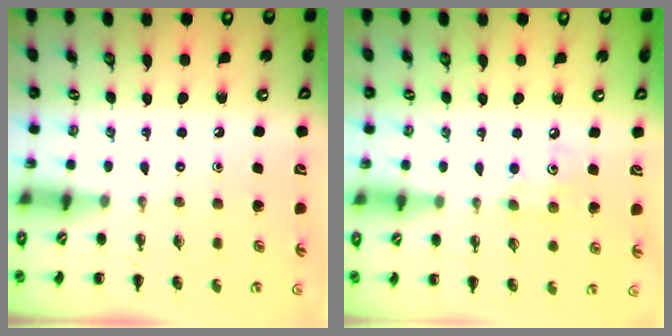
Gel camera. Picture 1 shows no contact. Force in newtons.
{"total": 5.2, "press": 5.1, "slide": 1.2}